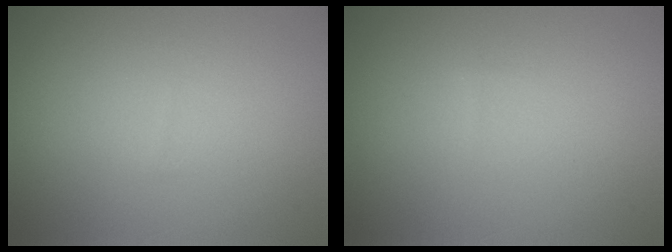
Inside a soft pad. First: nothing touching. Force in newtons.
{"total": 0.0}